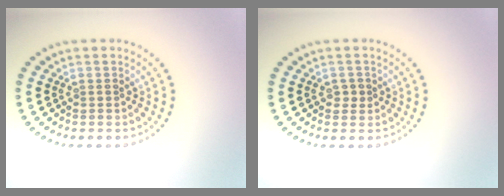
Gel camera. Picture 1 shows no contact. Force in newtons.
{"total": 1.1, "press": 1.1, "slide": 0.3}